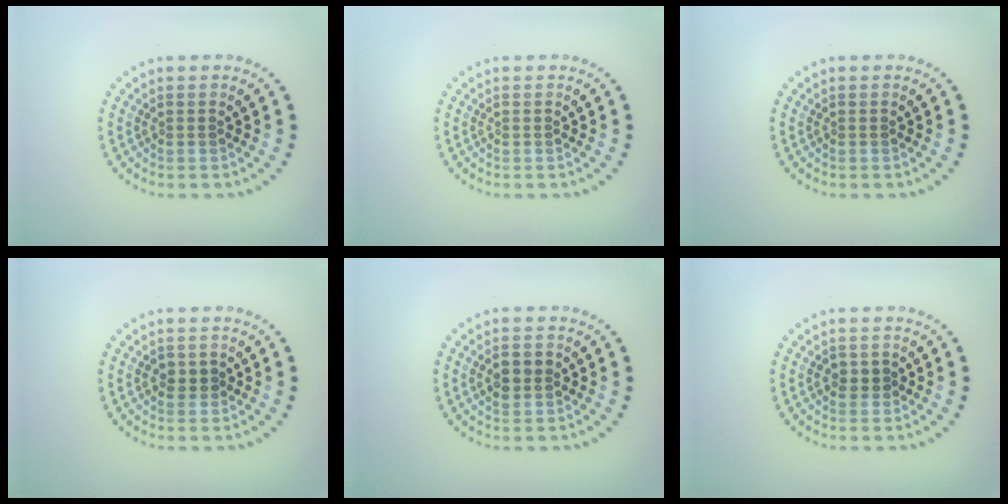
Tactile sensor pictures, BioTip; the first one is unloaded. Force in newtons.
{"total": 0.0}
{"total": 0.0}
{"total": 1.3, "press": 1.2, "slide": 0.5}
{"total": 2.7, "press": 2.7, "slide": 0.2}
{"total": 1.3, "press": 1.2, "slide": 0.5}